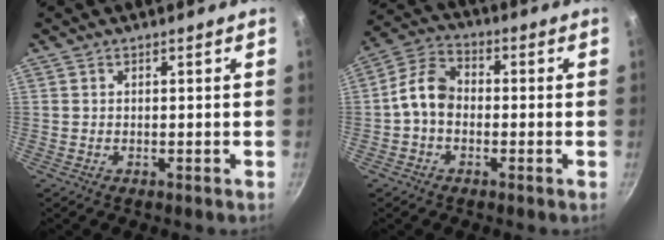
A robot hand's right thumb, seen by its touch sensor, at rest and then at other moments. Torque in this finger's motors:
{"motor_torque": [1.85, 1.82, 1.39, -0.96, 0.49]}